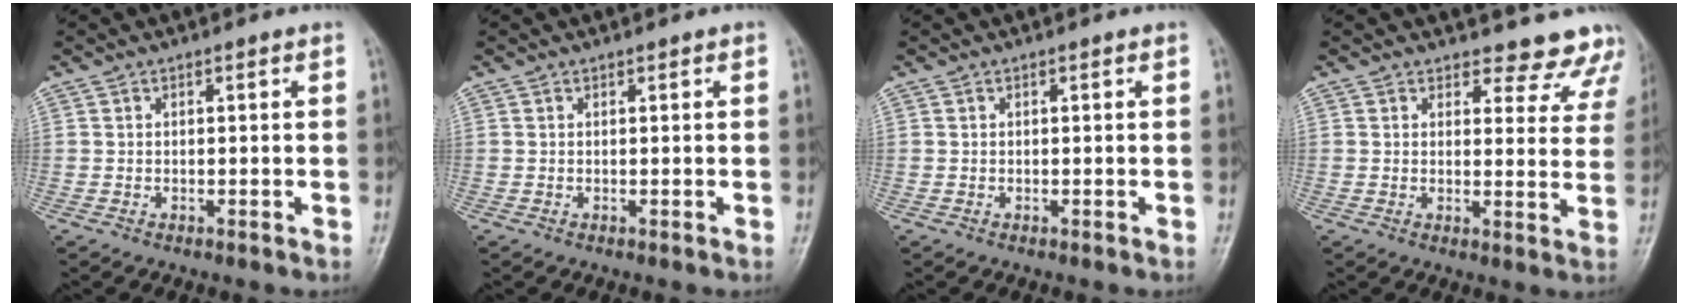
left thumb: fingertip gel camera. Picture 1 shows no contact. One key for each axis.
{"total": 0.0}
{"total": 0.0}
{"total": 10.7, "fx": 9.9, "fy": 4.1, "fz": 0.7, "tx": 0.048, "ty": -0.069, "tz": 0.085}